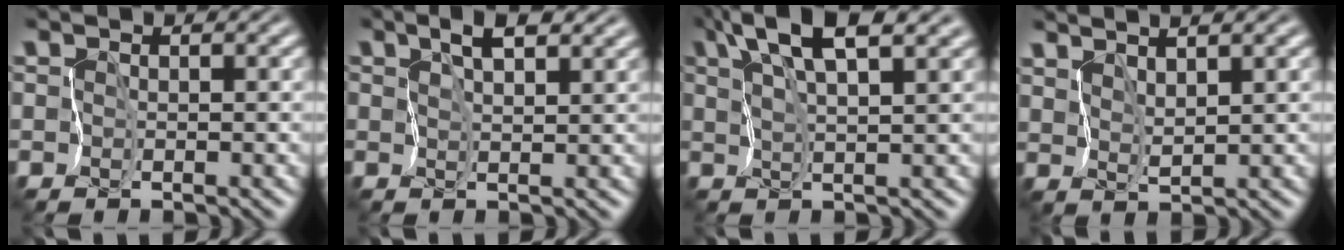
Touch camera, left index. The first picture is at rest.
{"total": 2.8, "force": [1.8, 0.8, 2.0], "torque": [-0.040, 0.002, 0.032]}
{"total": 6.0, "force": [3.9, 1.3, 4.4], "torque": [-0.089, 0.013, 0.072]}
{"total": 4.0, "force": [3.1, 0.7, 2.4], "torque": [-0.040, 0.017, 0.041]}